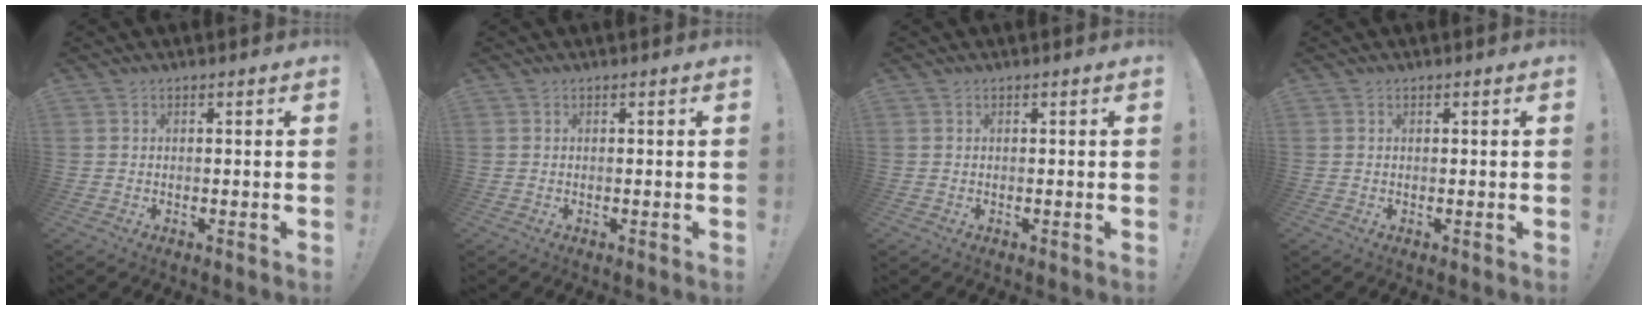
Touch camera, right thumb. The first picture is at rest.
{"total": 0.0}
{"total": 0.0}
{"total": 0.0}